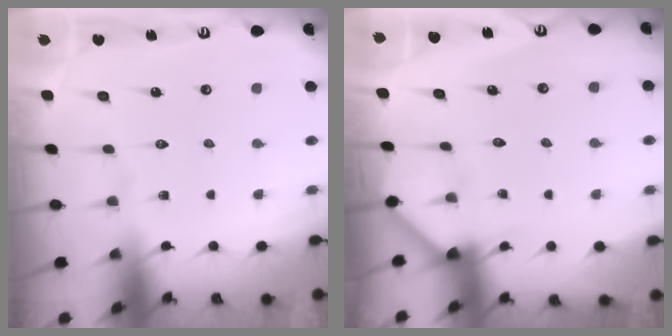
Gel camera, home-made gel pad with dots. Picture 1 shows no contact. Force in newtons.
{"total": 2.7, "press": 2.7, "slide": 0.2}